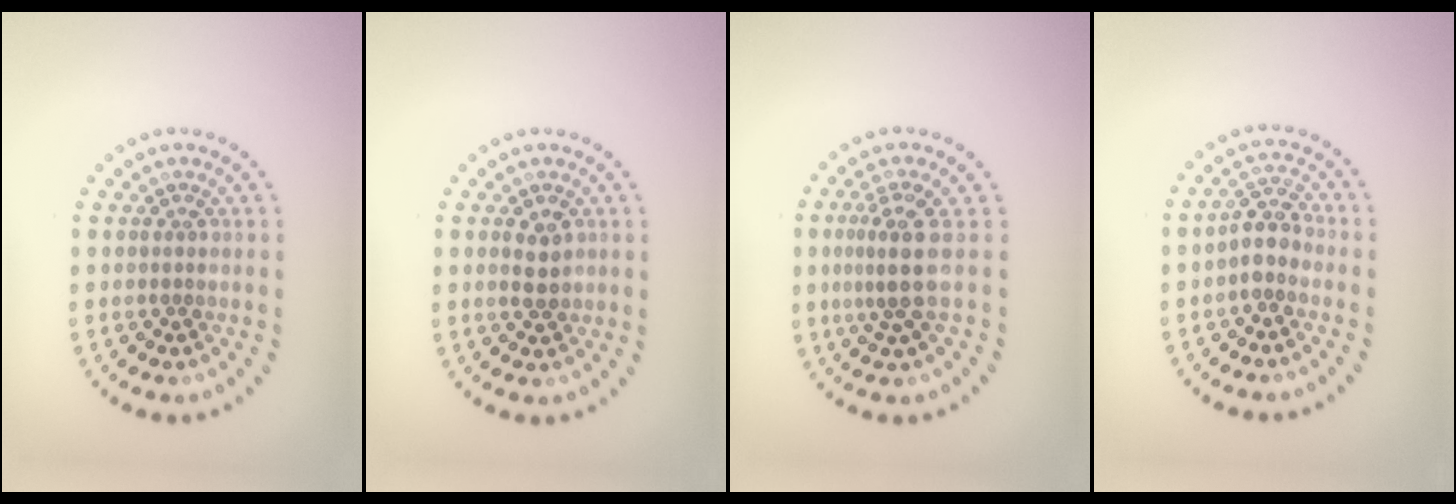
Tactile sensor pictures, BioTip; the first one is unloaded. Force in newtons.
{"total": 2.0, "press": 2.0, "slide": 0.1}
{"total": 3.0, "press": 2.2, "slide": 2.0}
{"total": 2.4, "press": 2.1, "slide": 1.3}